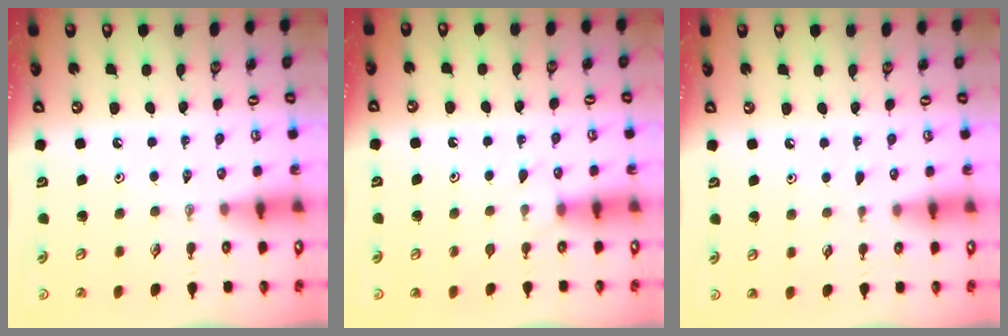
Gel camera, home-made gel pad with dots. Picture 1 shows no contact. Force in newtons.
{"total": 5.6, "press": 5.6, "slide": 0.5}
{"total": 2.9, "press": 2.9, "slide": 0.4}